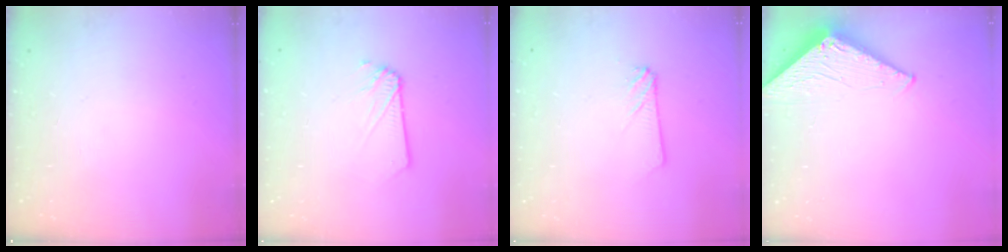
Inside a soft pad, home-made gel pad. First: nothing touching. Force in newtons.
{"total": 2.0, "press": 2.0, "slide": 0.2}
{"total": 2.7, "press": 2.7, "slide": 0.2}
{"total": 3.1, "press": 3.1, "slide": 0.2}